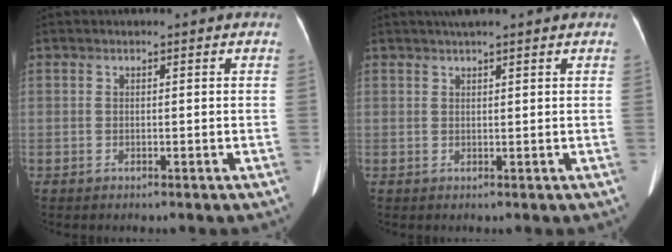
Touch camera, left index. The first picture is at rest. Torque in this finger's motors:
{"motor_torque": [0.40, -1.10, 0.00, 0.02]}